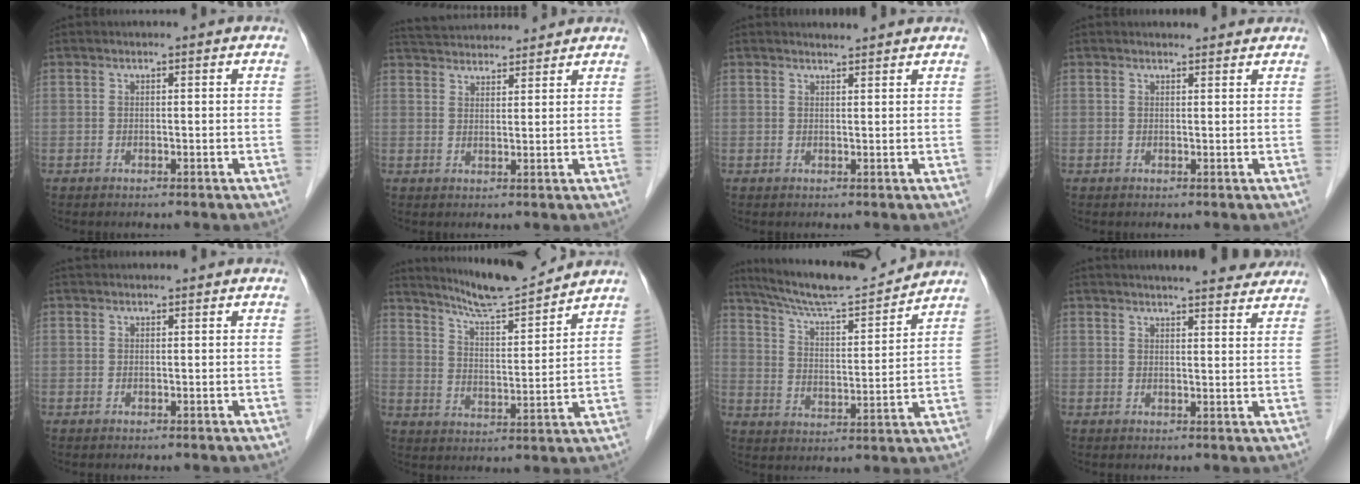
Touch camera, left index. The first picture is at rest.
{"total": 10.0, "force": [9.6, 1.3, 2.5], "torque": [-0.048, 0.034, 0.148]}
{"total": 2.6, "force": [2.5, 0.0, 0.4], "torque": [-0.011, 0.010, 0.034]}
{"total": 3.7, "force": [3.5, 0.7, 0.7], "torque": [-0.011, 0.012, 0.040]}
{"total": 2.0, "force": [1.9, 0.2, 0.5], "torque": [-0.007, 0.030, 0.032]}
{"total": 12.1, "force": [11.4, -0.3, 3.9], "torque": [-0.073, 0.001, 0.185]}
{"total": 15.0, "force": [14.1, 0.4, 5.2], "torque": [-0.097, 0.006, 0.229]}
{"total": 14.8, "force": [13.4, 2.2, 5.9], "torque": [-0.071, 0.016, 0.161]}